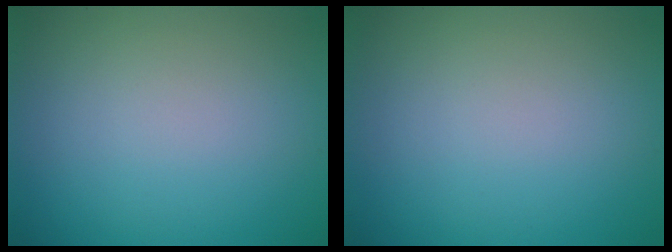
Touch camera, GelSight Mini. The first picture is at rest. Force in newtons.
{"total": 0.0}